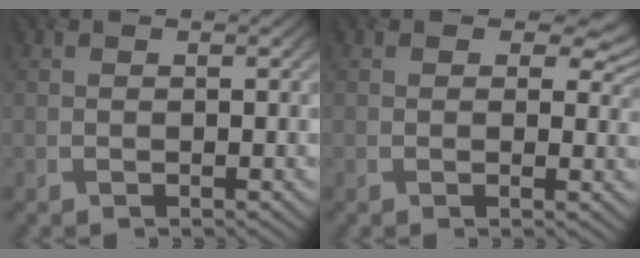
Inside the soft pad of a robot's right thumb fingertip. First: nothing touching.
{"total": 3.5, "force": [1.4, 2.4, 2.1], "torque": [-0.028, -0.009, 0.015]}